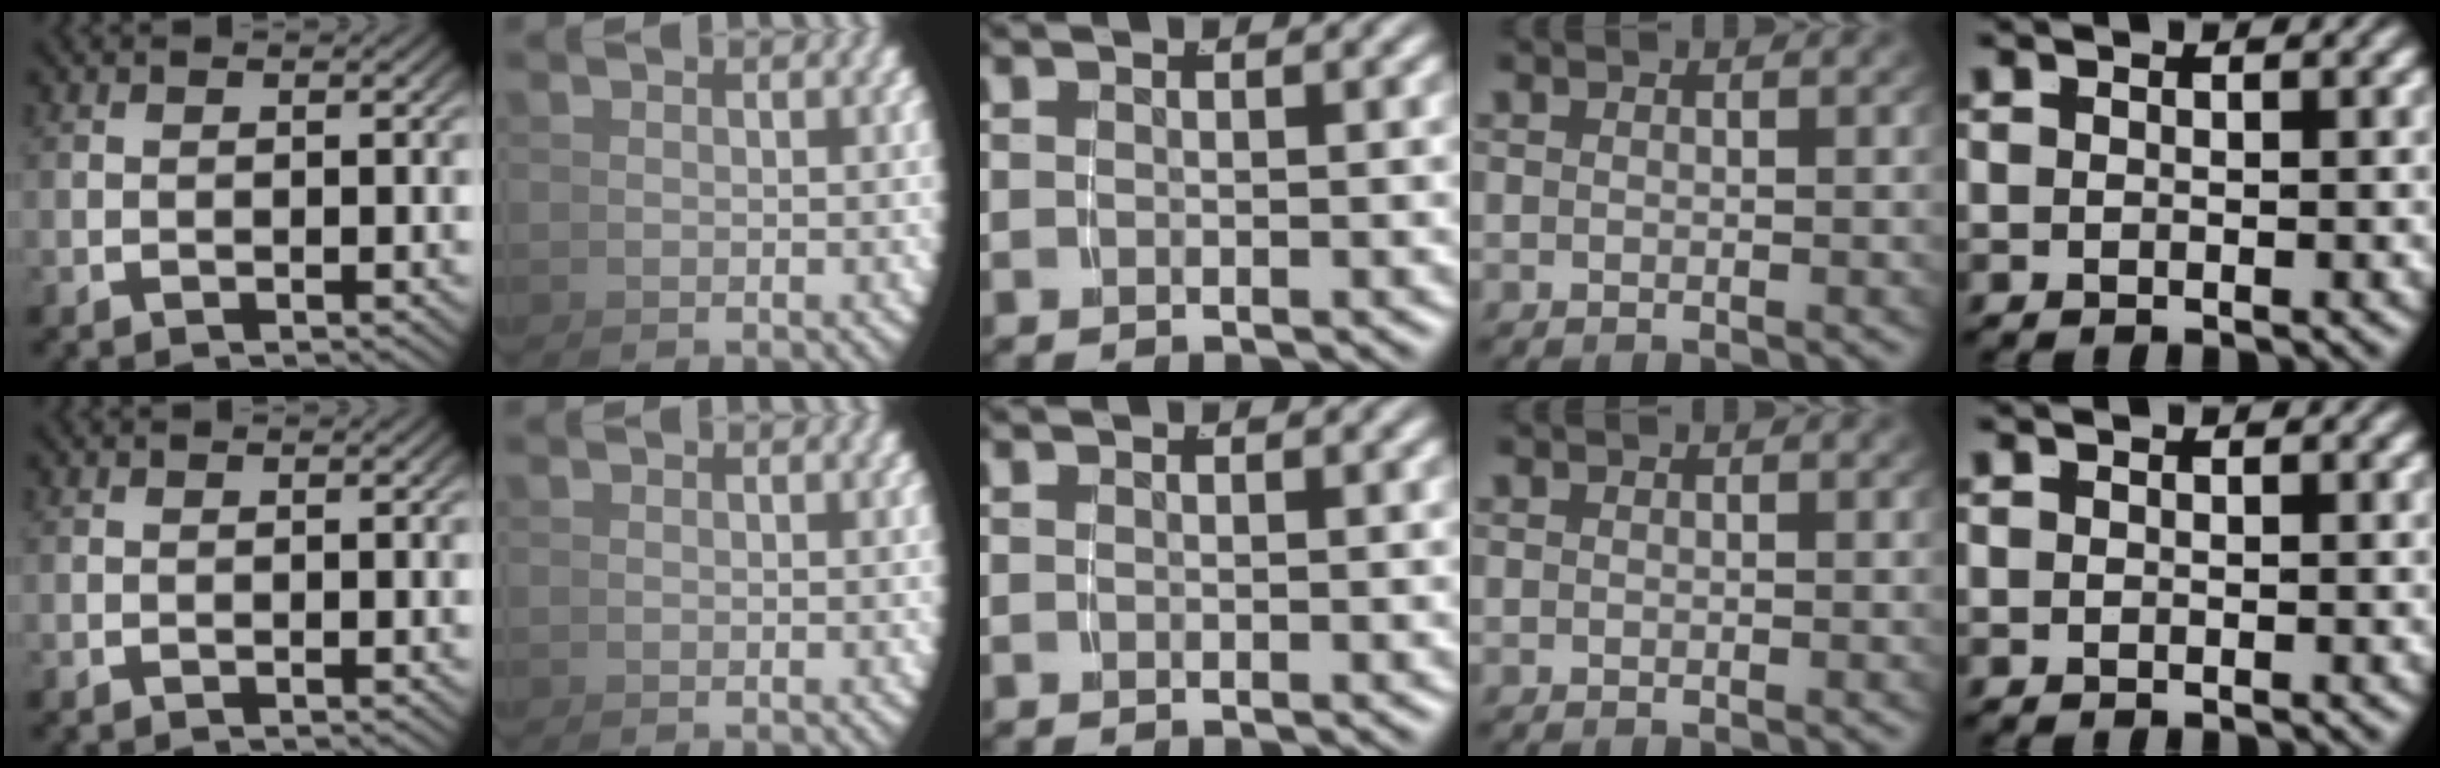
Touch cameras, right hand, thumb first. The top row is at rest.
{}